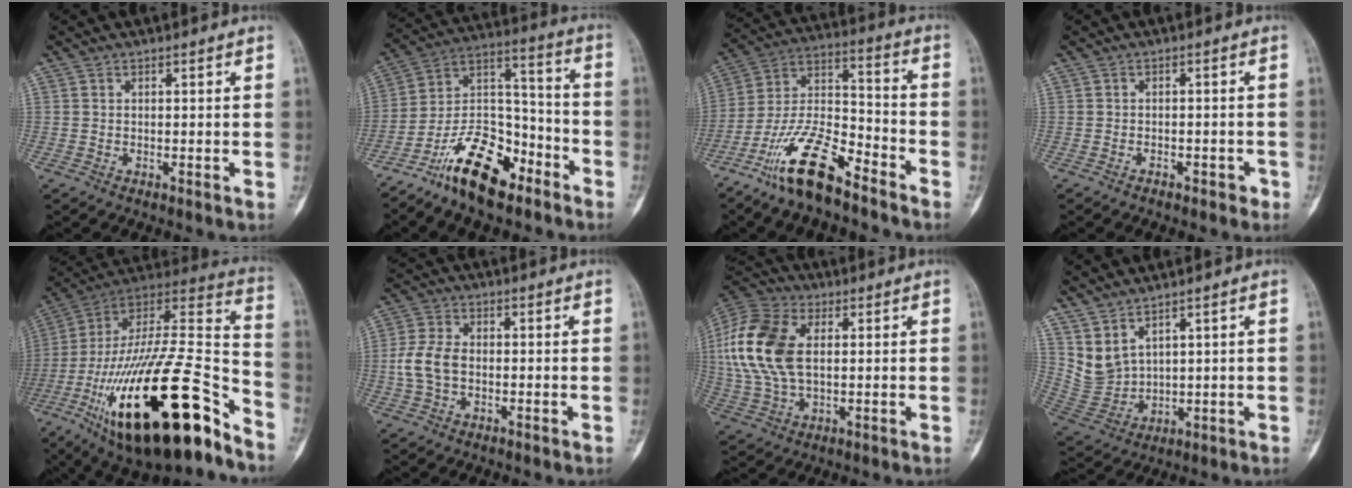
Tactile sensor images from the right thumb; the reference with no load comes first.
{"total": 16.8, "force": [-11.1, 7.5, 10.1], "torque": [-0.151, 0.091, -0.204]}
{"total": 15.7, "force": [-11.0, 5.0, 10.0], "torque": [-0.187, 0.074, -0.209]}
{"total": 2.7, "force": [-1.9, 1.3, 1.4], "torque": [-0.016, 0.018, -0.022]}
{"total": 37.8, "force": [-19.3, 12.5, 30.0], "torque": [-0.503, 0.057, -0.314]}
{"total": 6.7, "force": [-0.6, 4.4, 5.0], "torque": [-0.111, 0.013, -0.016]}
{"total": 17.3, "force": [2.7, 10.5, 13.5], "torque": [-0.294, 0.008, 0.048]}
{"total": 6.5, "force": [4.7, 2.7, 3.5], "torque": [-0.067, -0.033, 0.118]}